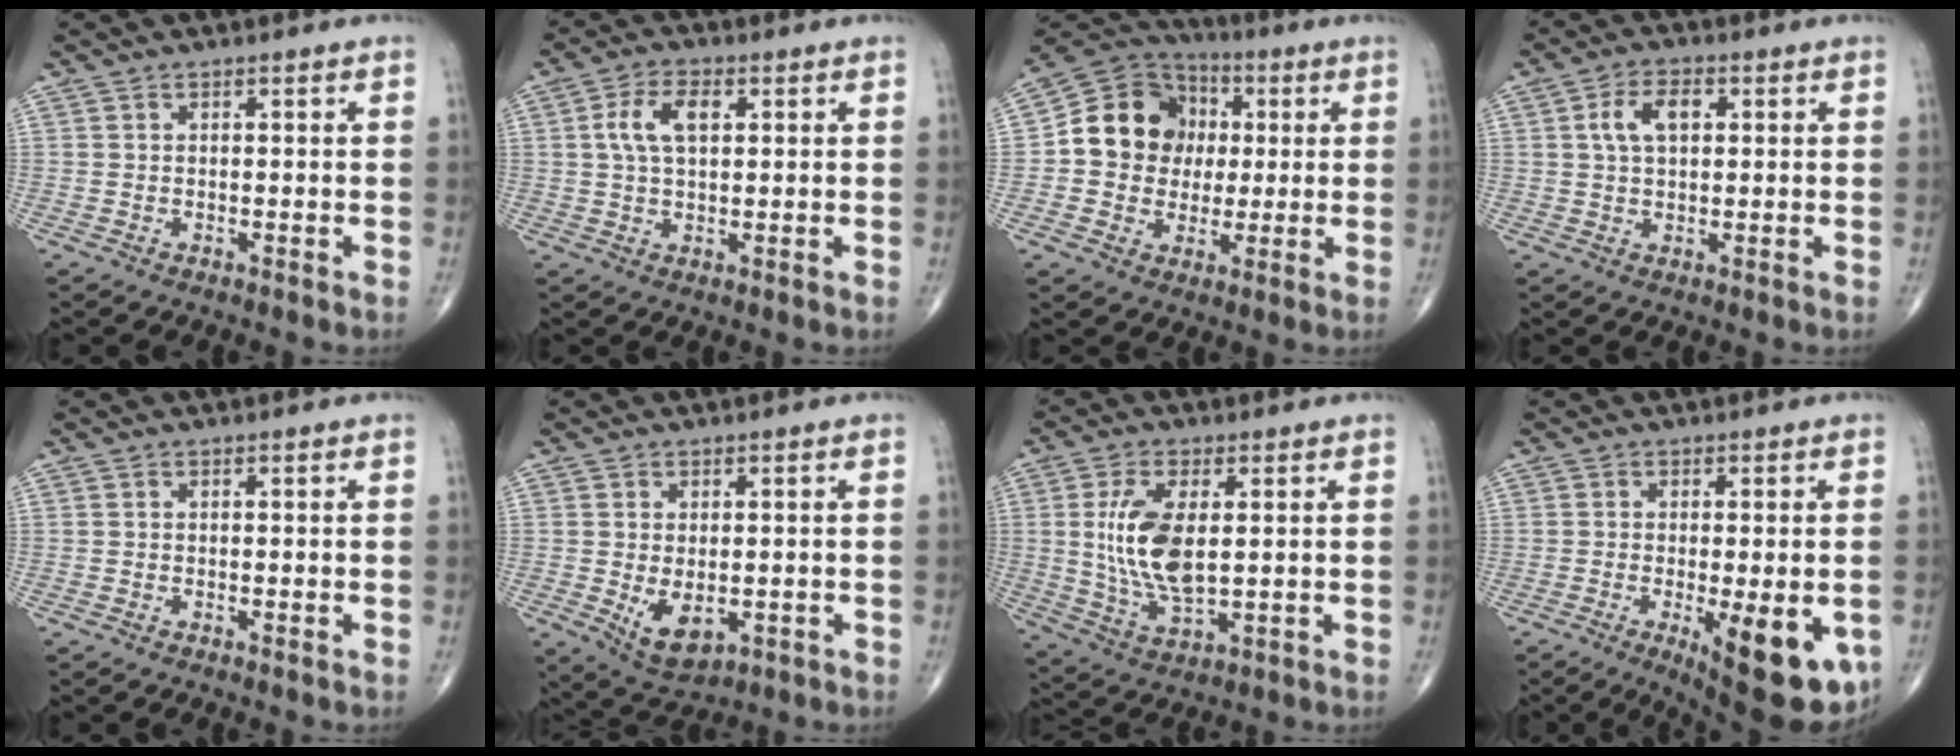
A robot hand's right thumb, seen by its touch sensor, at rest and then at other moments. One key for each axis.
{"total": 6.9, "fx": 1.7, "fy": 3.7, "fz": 5.5, "tx": -0.109, "ty": 0.009, "tz": 0.031}
{"total": 14.3, "fx": 1.1, "fy": 12.6, "fz": 6.6, "tx": -0.073, "ty": 0.021, "tz": 0.012}
{"total": 6.3, "fx": 1.5, "fy": 3.7, "fz": 4.9, "tx": -0.089, "ty": 0.010, "tz": 0.026}
{"total": 0.0}
{"total": 6.6, "fx": -1.1, "fy": 4.0, "fz": 5.2, "tx": -0.073, "ty": -0.014, "tz": -0.002}
{"total": 11.8, "fx": 1.6, "fy": 5.5, "fz": 10.3, "tx": -0.204, "ty": -0.015, "tz": 0.038}
{"total": 14.3, "fx": -4.6, "fy": 4.9, "fz": 12.6, "tx": -0.132, "ty": -0.015, "tz": -0.049}